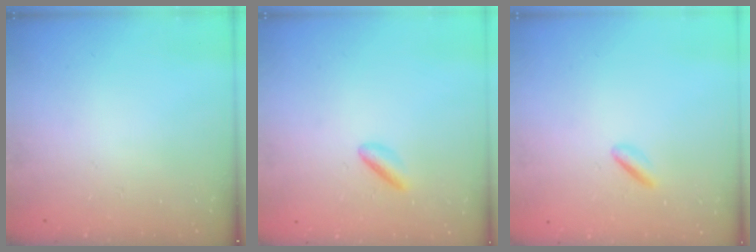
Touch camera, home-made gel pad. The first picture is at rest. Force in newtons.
{"total": 2.1, "press": 2.0, "slide": 0.8}
{"total": 1.4, "press": 1.2, "slide": 0.8}